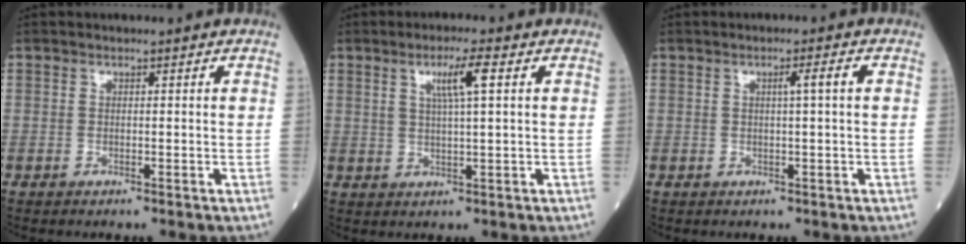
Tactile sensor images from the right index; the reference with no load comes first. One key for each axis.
{"total": 4.8, "fx": 1.9, "fy": 0.0, "fz": 4.4, "tx": -0.081, "ty": 0.004, "tz": 0.035}
{"total": 2.3, "fx": 0.5, "fy": -0.4, "fz": 2.2, "tx": -0.038, "ty": 0.003, "tz": 0.008}